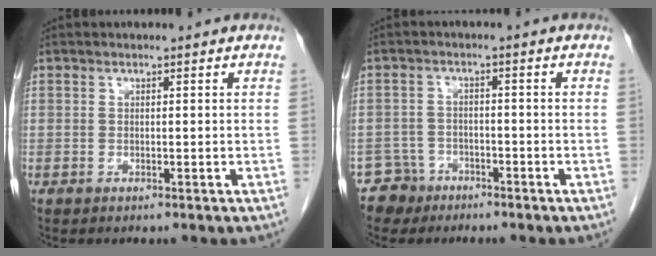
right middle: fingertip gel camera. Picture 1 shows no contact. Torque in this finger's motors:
{"motor_torque": [1.03, -1.11, 0.20, 0.00]}